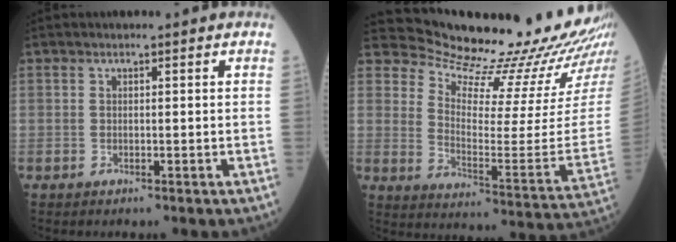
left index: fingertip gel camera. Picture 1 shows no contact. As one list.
[{"total": 19.7, "force": [19.0, 0.6, 5.1], "torque": [-0.096, -0.123, 0.246]}]